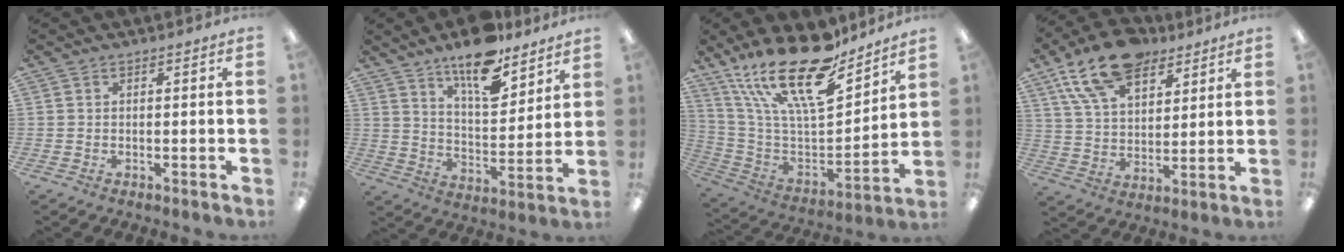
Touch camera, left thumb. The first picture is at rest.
{"total": 14.1, "force": [11.0, 4.9, 7.2], "torque": [-0.108, -0.073, 0.191]}
{"total": 24.5, "force": [17.6, 8.2, 14.9], "torque": [-0.283, -0.116, 0.304]}
{"total": 17.2, "force": [11.1, 9.4, 9.3], "torque": [-0.165, -0.044, 0.203]}